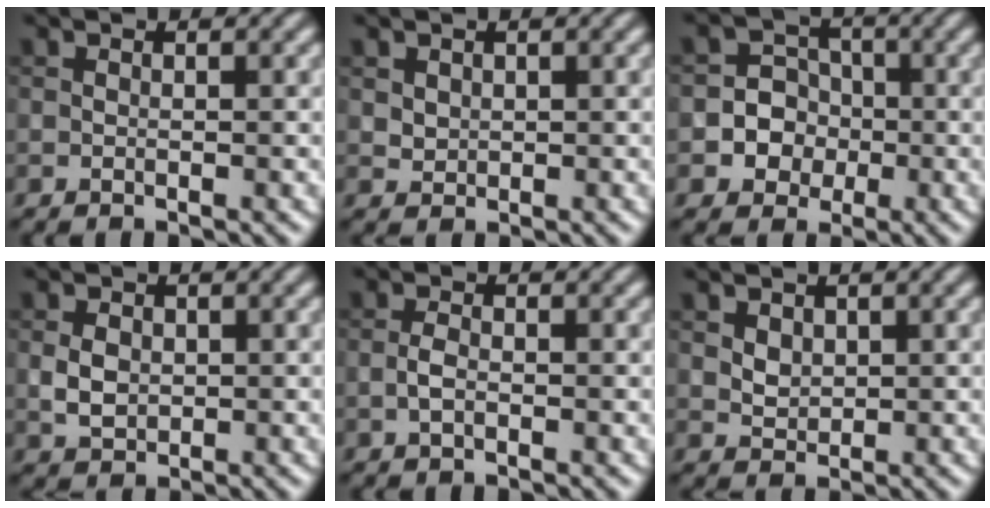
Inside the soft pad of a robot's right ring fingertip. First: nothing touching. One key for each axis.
{"total": 1.0, "fx": 0.4, "fy": 0.9, "fz": 0.3, "tx": -0.006, "ty": -0.002, "tz": 0.014}
{"total": 5.0, "fx": -1.1, "fy": 4.7, "fz": 1.1, "tx": 0.004, "ty": 0.020, "tz": -0.038}
{"total": 2.4, "fx": 0.0, "fy": 1.9, "fz": 1.5, "tx": -0.033, "ty": 0.000, "tz": -0.001}
{"total": 1.4, "fx": -0.4, "fy": 0.7, "fz": 1.1, "tx": -0.025, "ty": 0.001, "tz": -0.012}
{"total": 1.6, "fx": 0.6, "fy": 1.2, "fz": 0.8, "tx": -0.016, "ty": 0.000, "tz": 0.012}